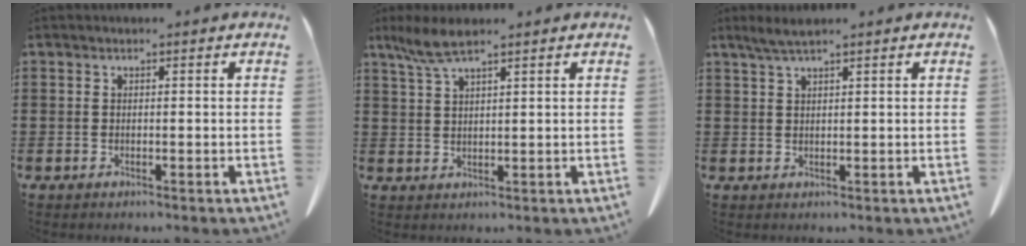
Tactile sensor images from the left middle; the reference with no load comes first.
{"total": 4.5, "force": [3.1, 0.8, 3.1], "torque": [-0.076, -0.003, 0.055]}
{"total": 2.2, "force": [1.6, 0.0, 1.5], "torque": [-0.030, 0.001, 0.030]}